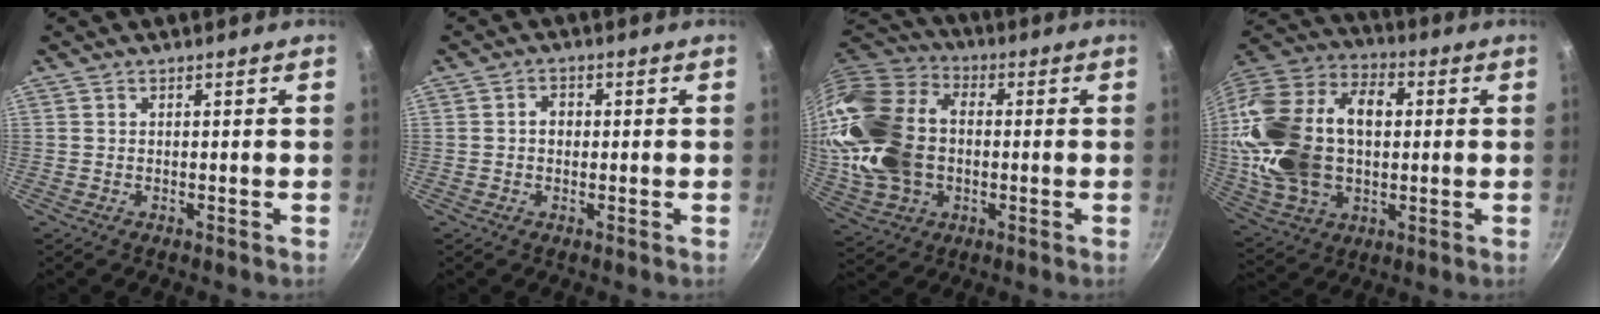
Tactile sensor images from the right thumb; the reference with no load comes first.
{"total": 2.3, "force": [0.0, 1.9, 1.3], "torque": [-0.008, 0.007, -0.002]}
{"total": 22.1, "force": [-0.4, 16.0, 15.3], "torque": [-0.290, 0.027, 0.000]}
{"total": 26.4, "force": [1.4, 17.8, 19.5], "torque": [-0.365, 0.033, 0.029]}